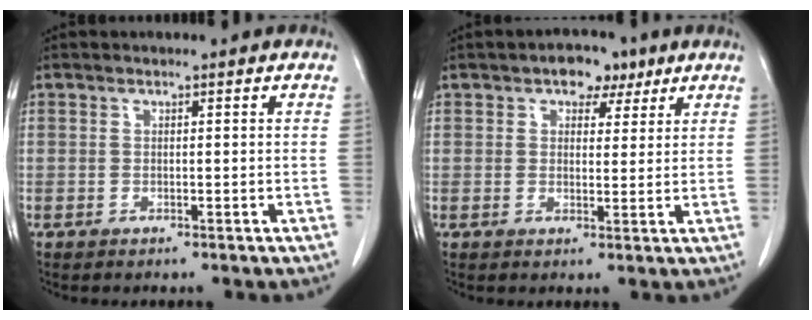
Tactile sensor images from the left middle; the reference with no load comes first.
{"total": 4.8, "force": [2.9, 2.8, 2.5], "torque": [-0.030, 0.012, 0.042]}